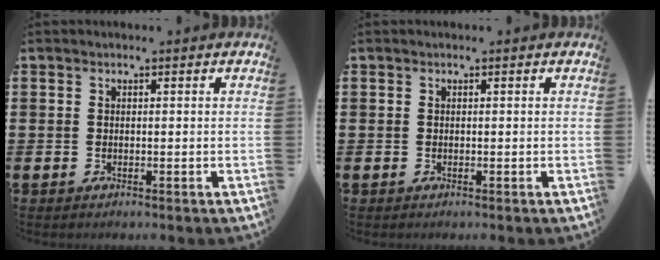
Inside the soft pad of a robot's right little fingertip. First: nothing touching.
{"total": 0.0}